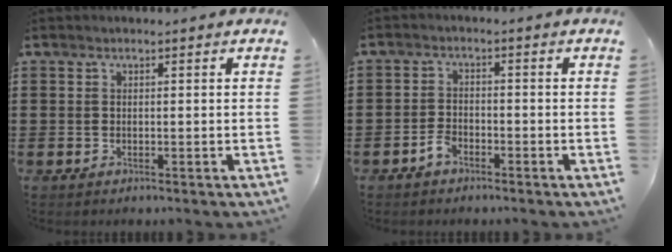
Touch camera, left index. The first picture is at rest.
{"total": 2.5, "force": [-1.9, 1.1, 1.1], "torque": [-0.030, 0.001, -0.040]}